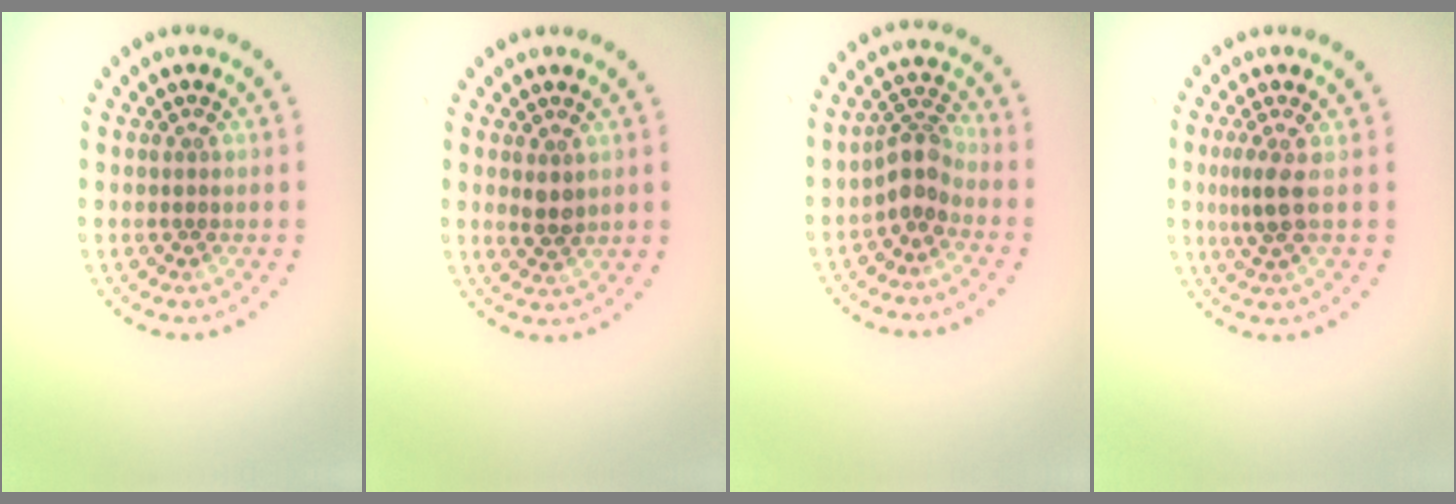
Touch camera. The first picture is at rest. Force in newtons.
{"total": 1.4, "press": 1.3, "slide": 0.5}
{"total": 2.7, "press": 2.0, "slide": 1.8}
{"total": 2.2, "press": 1.6, "slide": 1.6}